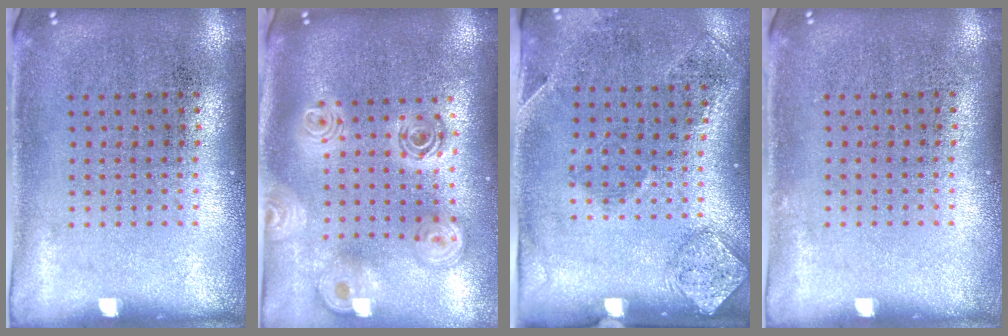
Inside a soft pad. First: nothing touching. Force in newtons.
{"total": 2.5, "press": 1.9, "slide": 1.6}
{"total": 1.9, "press": 1.2, "slide": 1.5}
{"total": 0.0}